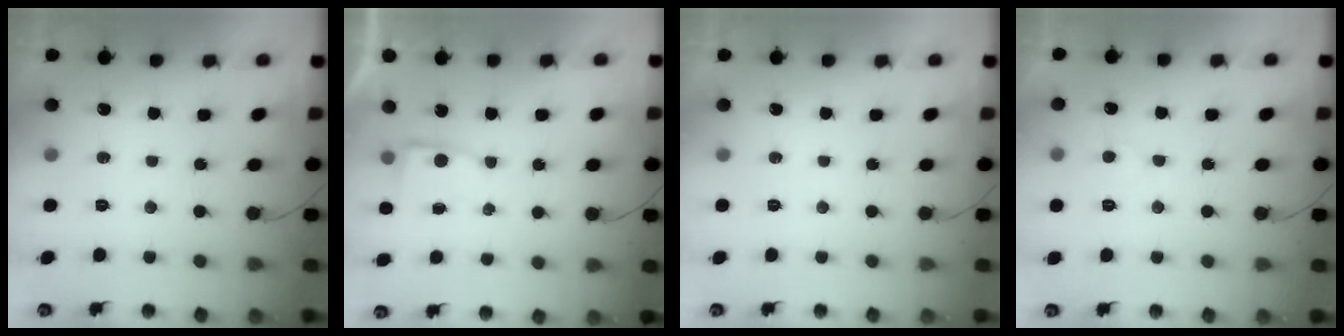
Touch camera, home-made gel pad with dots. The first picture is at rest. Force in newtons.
{"total": 2.6, "press": 2.6, "slide": 0.3}
{"total": 0.0}
{"total": 3.2, "press": 3.2, "slide": 0.4}